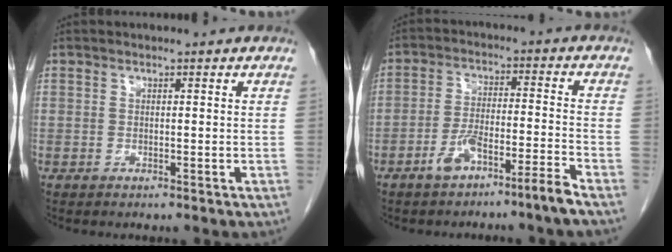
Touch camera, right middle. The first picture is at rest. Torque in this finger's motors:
{"motor_torque": [0.01, -0.40, 0.31, 0.05]}